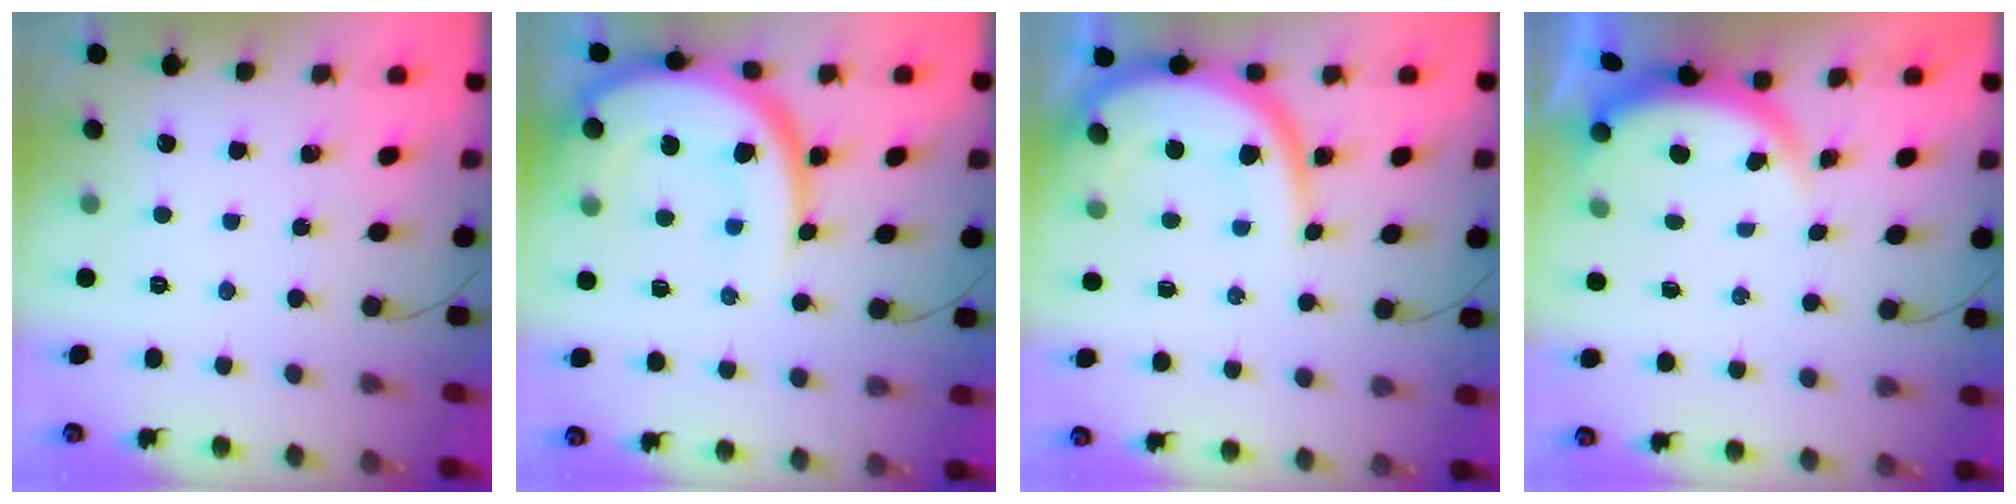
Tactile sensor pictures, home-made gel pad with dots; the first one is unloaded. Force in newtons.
{"total": 18.0, "press": 18.0, "slide": 1.4}
{"total": 14.0, "press": 13.9, "slide": 1.5}
{"total": 3.8, "press": 3.8, "slide": 0.7}